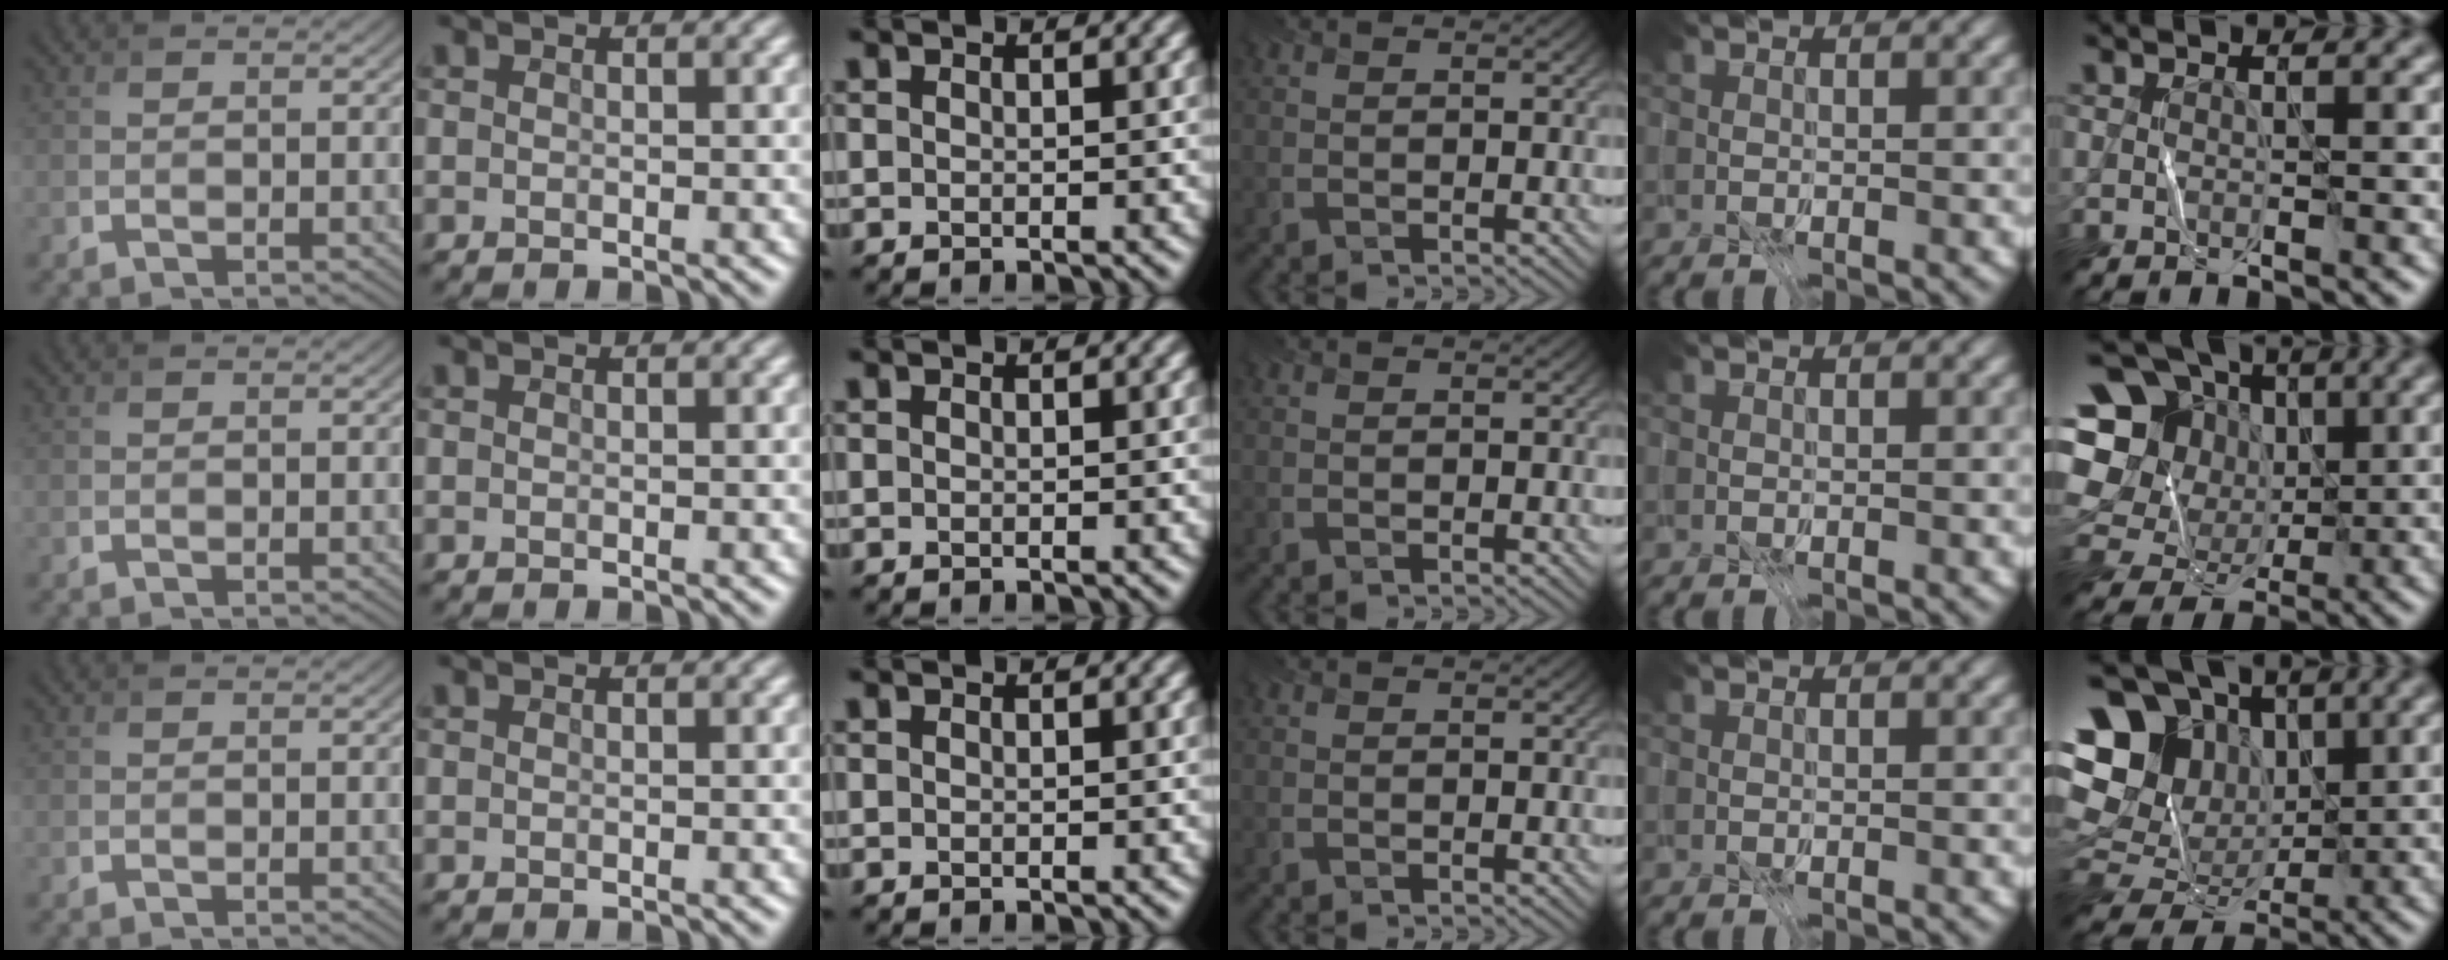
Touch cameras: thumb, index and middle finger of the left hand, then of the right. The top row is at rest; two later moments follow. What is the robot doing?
{"motion": "fold", "object": "file"}